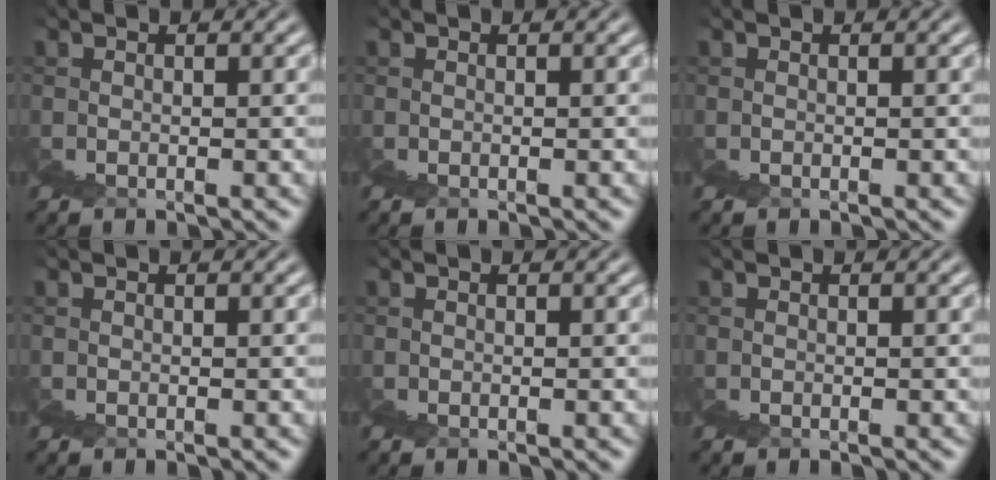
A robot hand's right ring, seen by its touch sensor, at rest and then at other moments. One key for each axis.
{"total": 0.0}
{"total": 0.0}
{"total": 0.0}
{"total": 0.0}
{"total": 0.0}